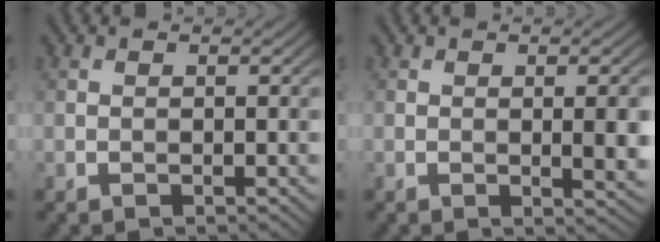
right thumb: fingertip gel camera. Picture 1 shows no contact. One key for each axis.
{"total": 4.0, "fx": 0.0, "fy": 0.9, "fz": 3.9, "tx": -0.060, "ty": 0.000, "tz": 0.004}